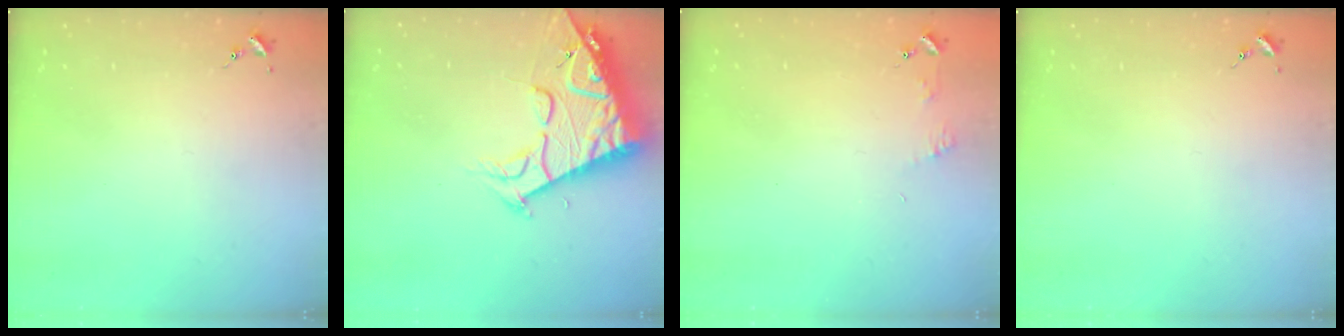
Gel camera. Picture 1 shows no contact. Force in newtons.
{"total": 17.7, "press": 17.6, "slide": 1.7}
{"total": 4.0, "press": 3.9, "slide": 0.4}
{"total": 0.0}